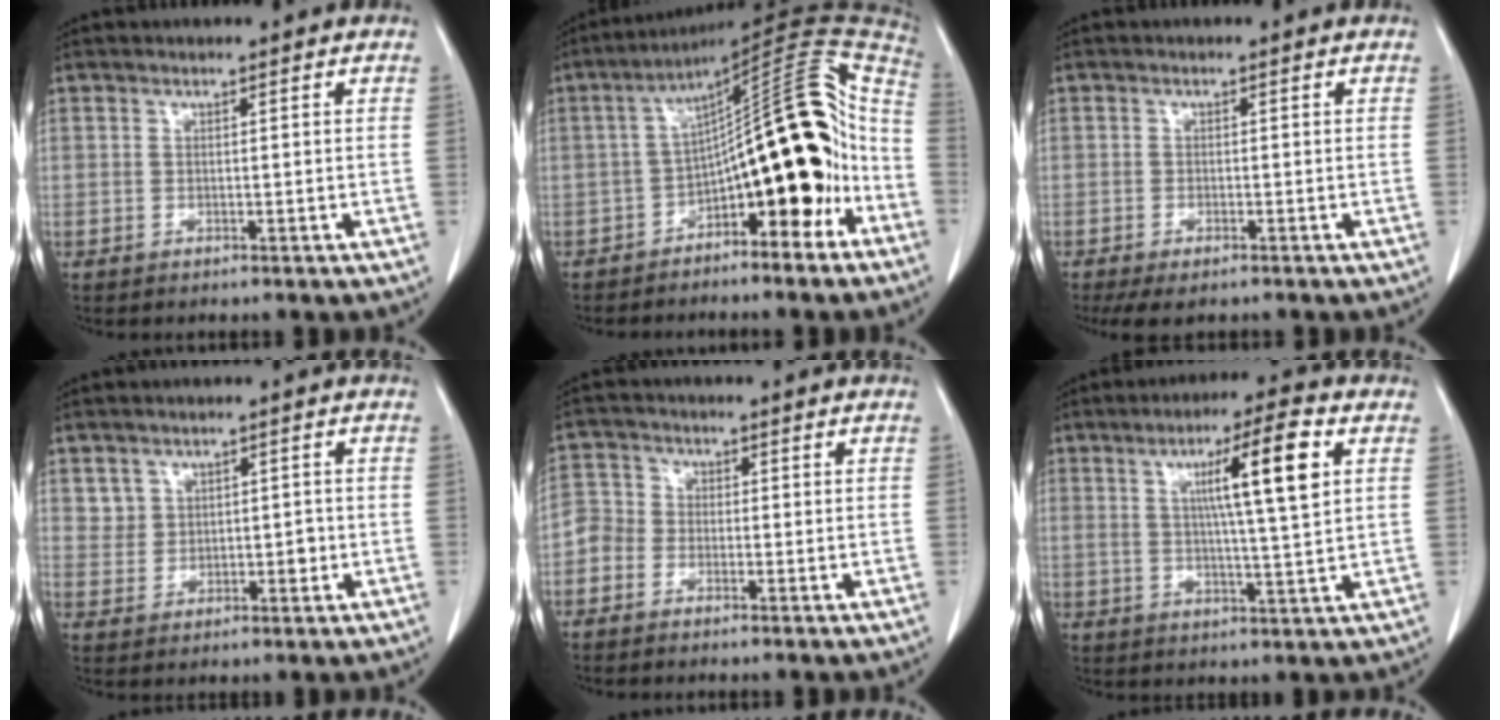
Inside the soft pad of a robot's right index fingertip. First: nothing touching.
{"total": 20.0, "force": [-5.0, 5.9, 18.5], "torque": [-0.273, 0.045, -0.065]}
{"total": 4.0, "force": [-2.9, 1.3, 2.3], "torque": [-0.042, -0.011, -0.047]}
{"total": 3.4, "force": [0.8, 3.0, 1.5], "torque": [-0.014, 0.005, 0.019]}
{"total": 2.8, "force": [-1.3, 2.5, 0.4], "torque": [0.004, 0.010, -0.040]}
{"total": 10.8, "force": [3.3, 0.1, 10.3], "torque": [-0.165, 0.006, 0.049]}